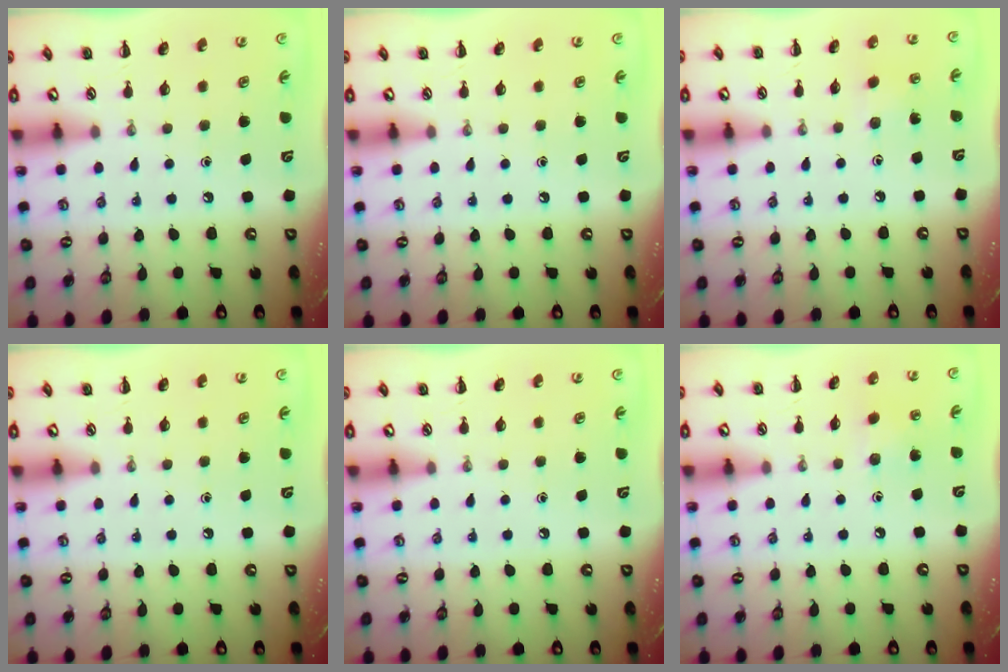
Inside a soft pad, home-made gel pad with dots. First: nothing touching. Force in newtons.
{"total": 0.0}
{"total": 2.2, "press": 2.1, "slide": 0.7}
{"total": 0.0}
{"total": 0.0}
{"total": 6.7, "press": 6.6, "slide": 1.4}